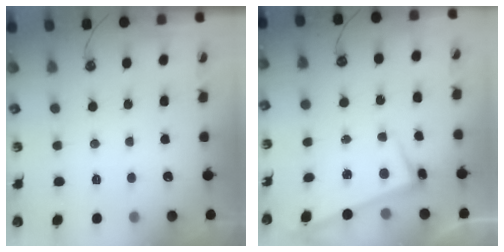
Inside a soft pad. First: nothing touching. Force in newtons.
{"total": 2.7, "press": 2.7, "slide": 0.4}